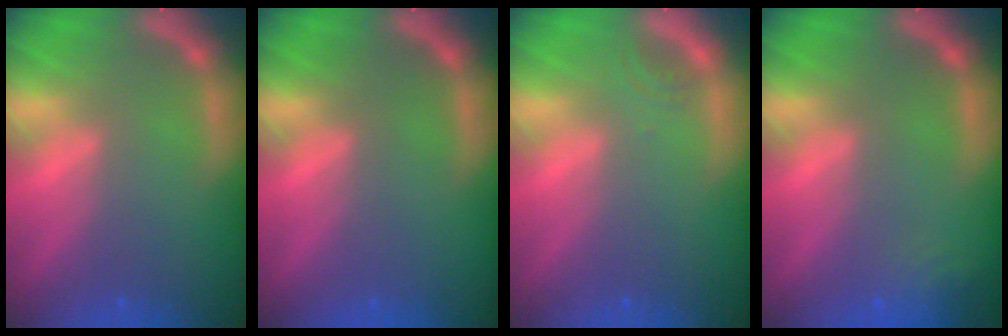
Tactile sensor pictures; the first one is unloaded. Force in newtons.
{"total": 0.0}
{"total": 1.0}
{"total": 3.0}